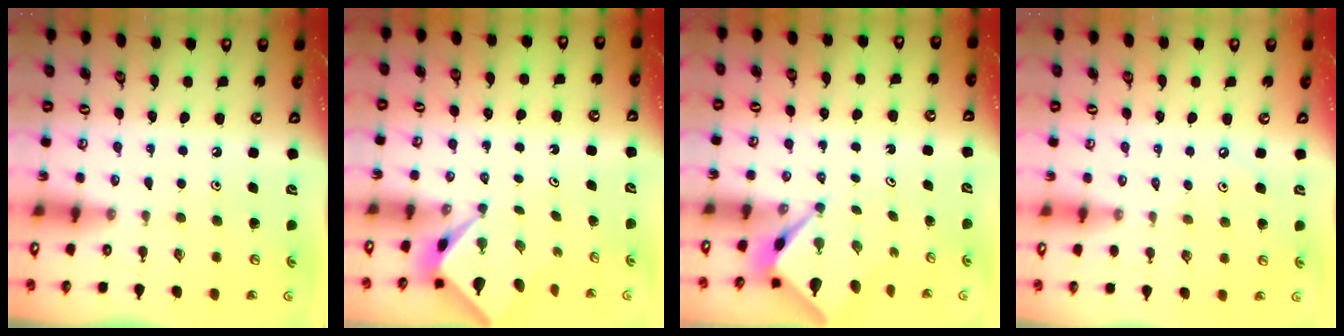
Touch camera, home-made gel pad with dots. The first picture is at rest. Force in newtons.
{"total": 2.3, "press": 2.3, "slide": 0.3}
{"total": 3.0, "press": 3.0, "slide": 0.1}
{"total": 1.9, "press": 1.9, "slide": 0.4}